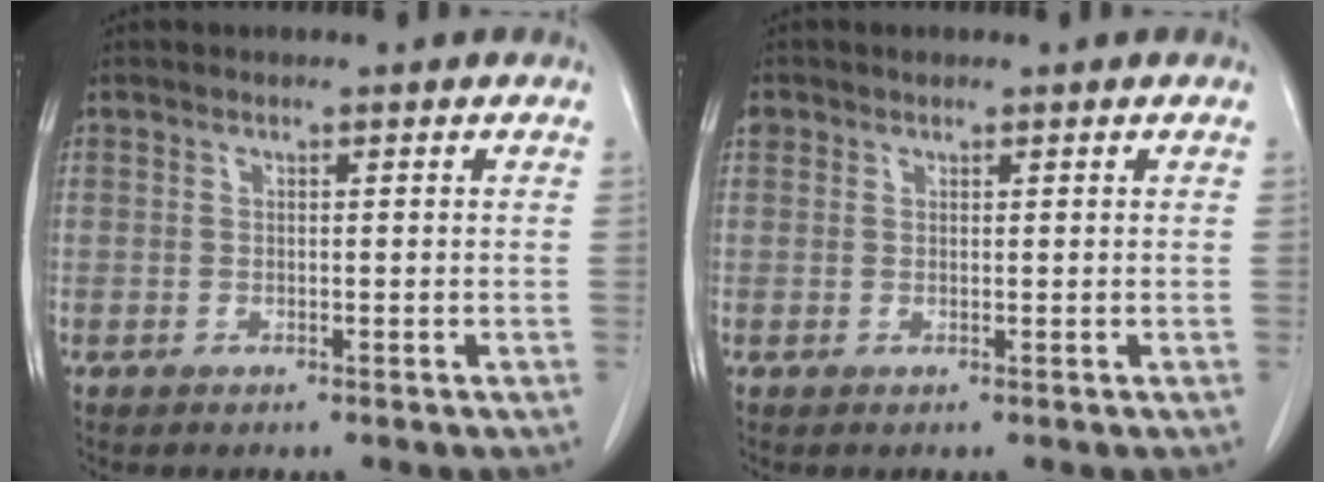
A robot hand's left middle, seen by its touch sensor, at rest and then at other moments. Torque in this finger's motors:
{"motor_torque": [0.07, -0.05, -0.02, 0.00]}